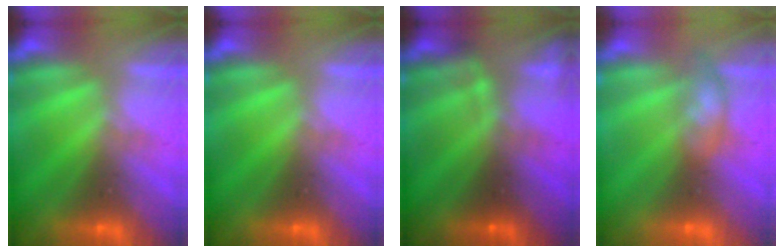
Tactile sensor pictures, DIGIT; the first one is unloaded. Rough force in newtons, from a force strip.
{"total": 0.0}
{"total": 2.4}
{"total": 2.3}